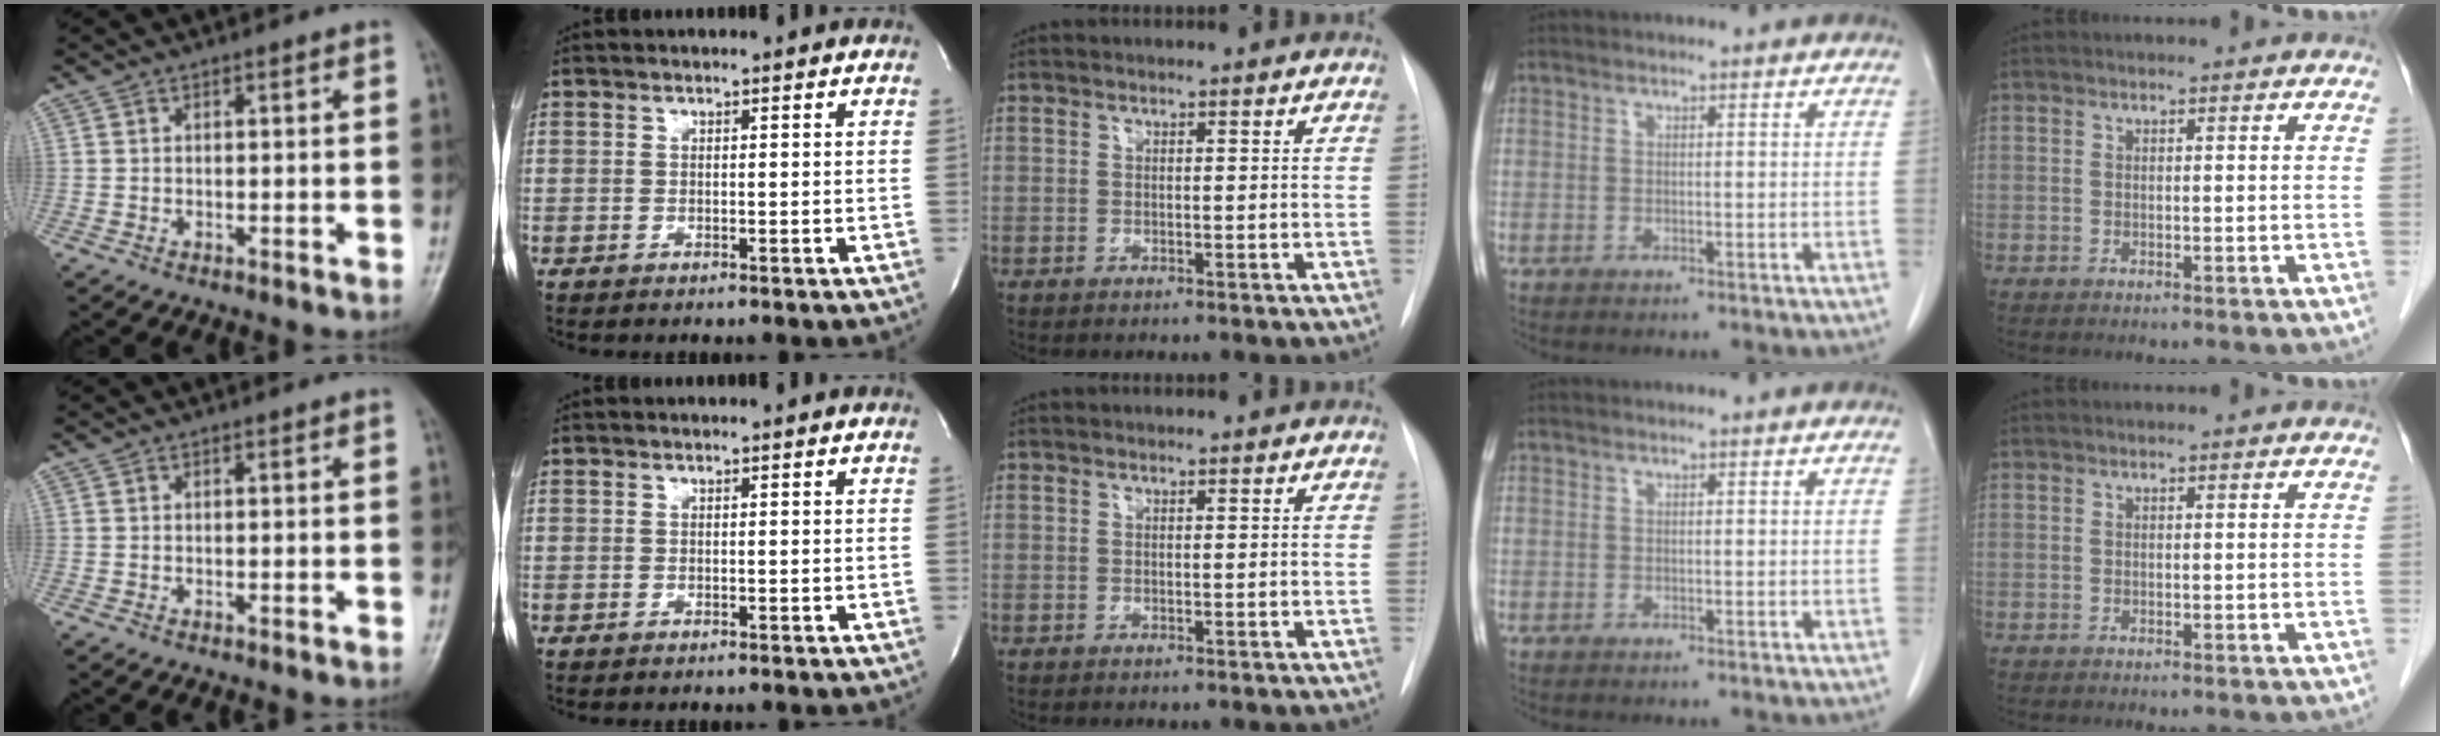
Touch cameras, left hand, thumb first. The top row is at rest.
{}